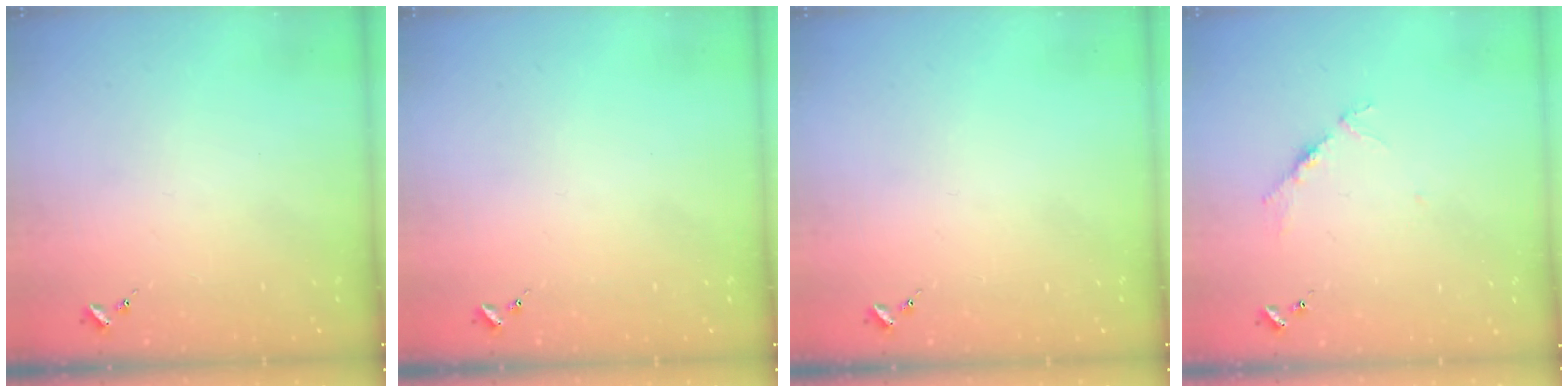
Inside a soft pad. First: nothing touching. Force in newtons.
{"total": 0.0}
{"total": 0.0}
{"total": 3.9, "press": 3.8, "slide": 0.5}